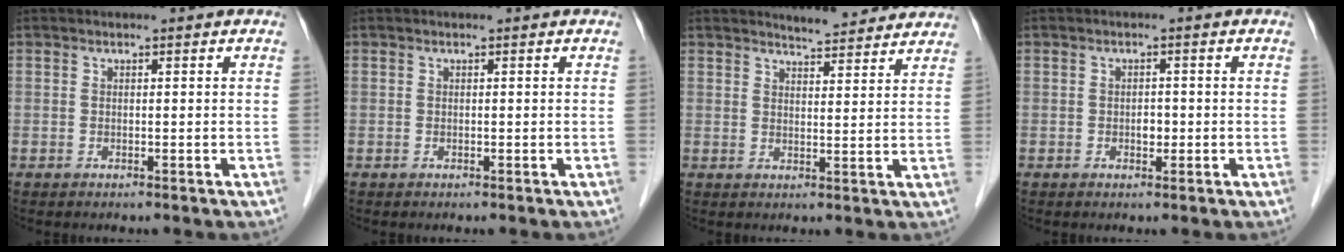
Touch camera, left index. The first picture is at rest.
{"total": 0.0}
{"total": 7.2, "force": [6.8, 1.0, 2.0], "torque": [-0.032, 0.002, 0.082]}
{"total": 1.4, "force": [-0.5, 0.9, 0.9], "torque": [-0.014, 0.000, -0.008]}